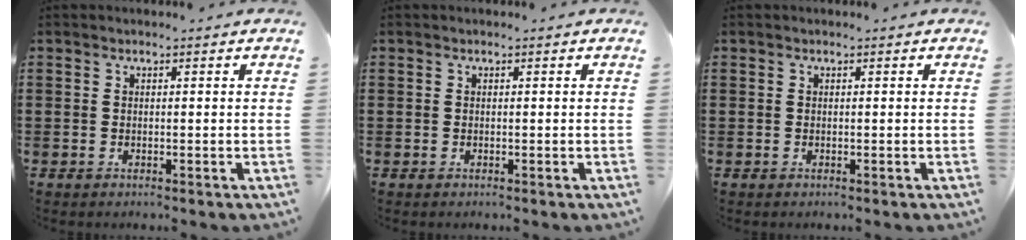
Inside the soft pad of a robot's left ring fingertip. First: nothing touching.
{"total": 0.0}
{"total": 0.0}